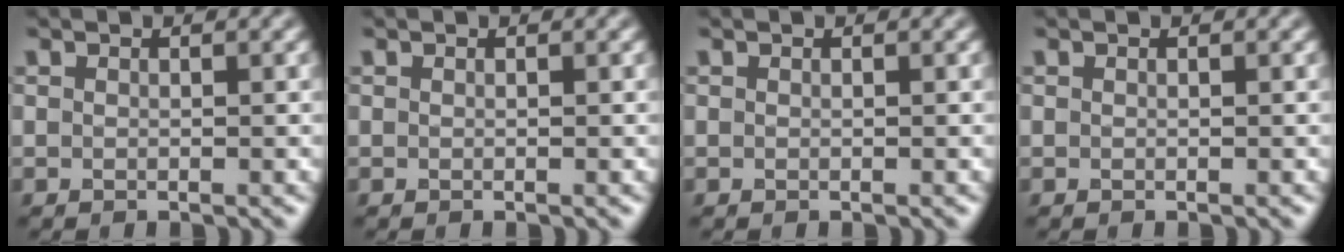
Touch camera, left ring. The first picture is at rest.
{"total": 0.0}
{"total": 0.0}
{"total": 0.0}